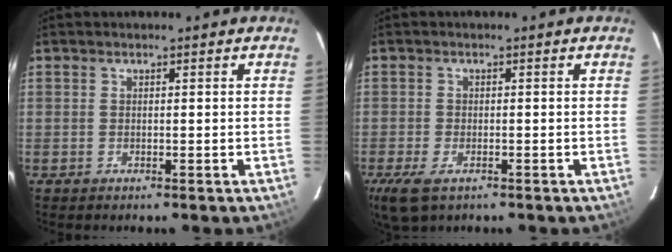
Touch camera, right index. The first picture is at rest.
{"total": 6.1, "force": [-3.4, 3.1, 4.0], "torque": [-0.094, -0.020, -0.062]}